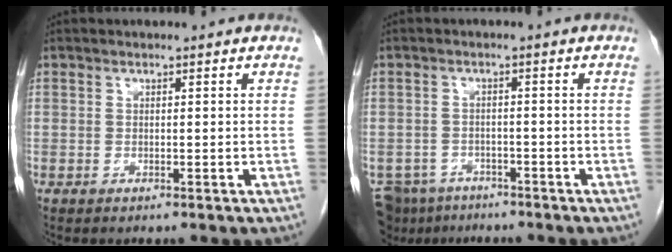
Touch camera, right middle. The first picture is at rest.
{"total": 5.9, "force": [-5.0, 3.1, 0.7], "torque": [-0.010, -0.005, -0.080]}